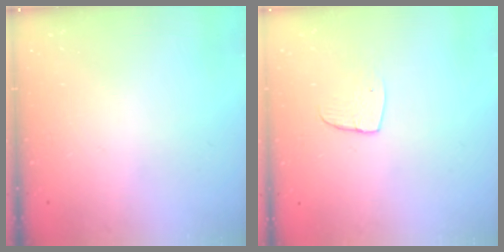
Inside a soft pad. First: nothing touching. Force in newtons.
{"total": 6.5, "press": 6.5, "slide": 0.5}